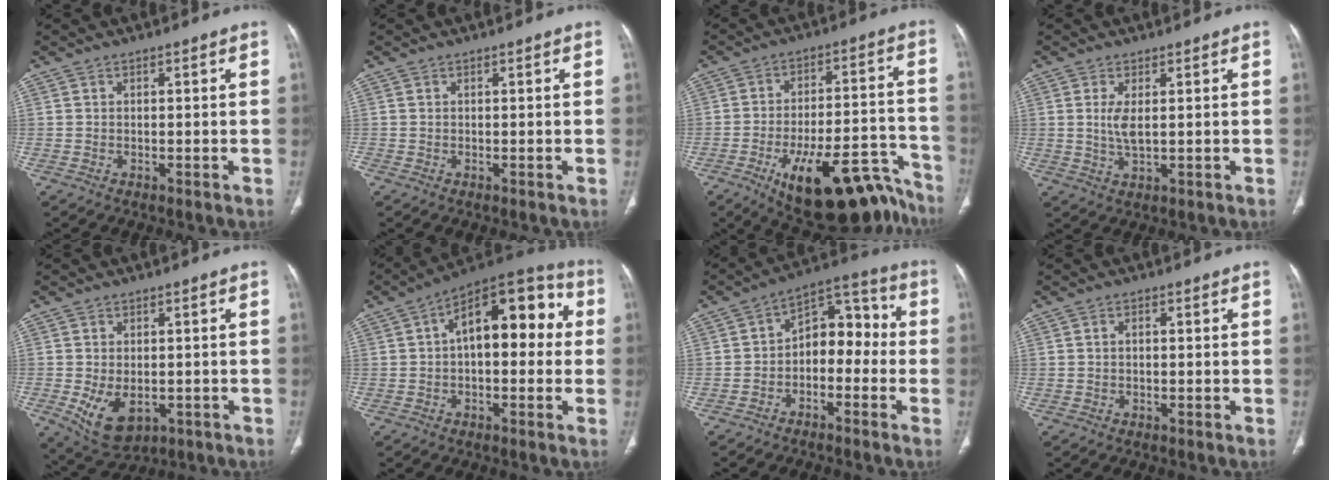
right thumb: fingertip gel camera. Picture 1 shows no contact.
{"total": 0.0}
{"total": 22.0, "force": [-15.1, 8.0, 13.8], "torque": [-0.123, 0.100, -0.223]}
{"total": 3.7, "force": [0.7, 1.3, 3.4], "torque": [-0.077, -0.011, 0.020]}
{"total": 8.4, "force": [-2.1, 5.4, 6.1], "torque": [-0.098, -0.005, -0.017]}
{"total": 16.6, "force": [2.2, 8.5, 14.1], "torque": [-0.169, 0.049, 0.023]}
{"total": 11.3, "force": [-1.4, 7.5, 8.4], "torque": [-0.083, 0.051, -0.041]}
{"total": 1.1, "force": [0.0, 0.7, 0.8], "torque": [-0.014, 0.005, 0.000]}